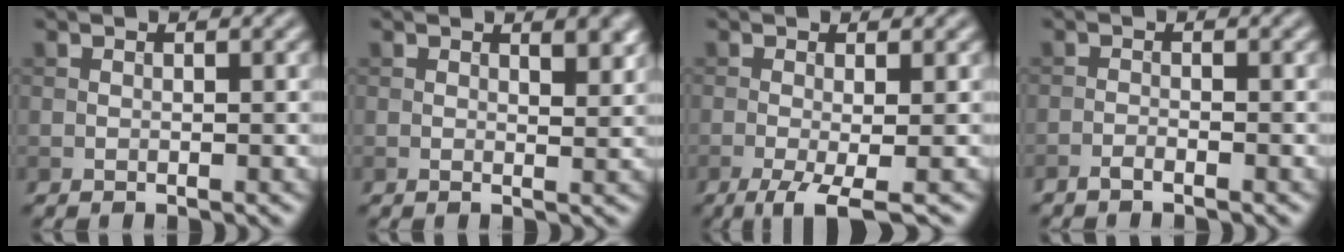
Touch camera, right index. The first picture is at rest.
{"total": 2.1, "force": [1.1, 0.7, 1.7], "torque": [-0.020, -0.004, 0.020]}
{"total": 4.0, "force": [-1.8, 0.8, 3.5], "torque": [-0.061, -0.003, -0.038]}
{"total": 1.1, "force": [-0.9, 0.1, 0.6], "torque": [-0.012, 0.000, -0.021]}